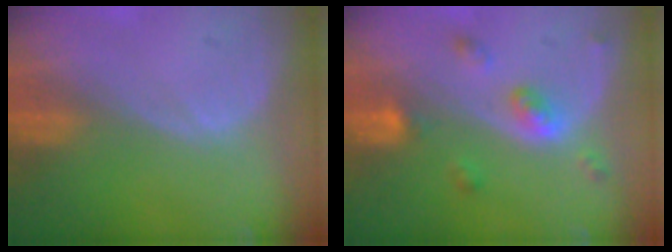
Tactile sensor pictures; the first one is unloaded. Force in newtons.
{"total": 5.0, "press": 4.4, "slide": 2.5}